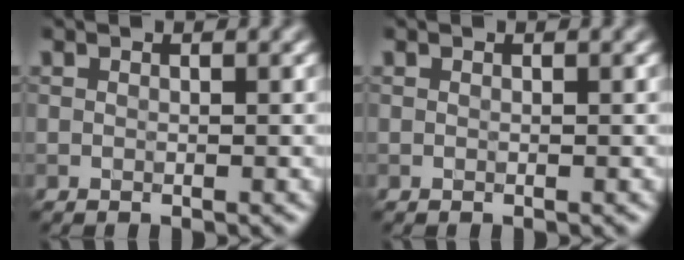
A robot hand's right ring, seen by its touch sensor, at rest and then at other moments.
{"total": 0.0}